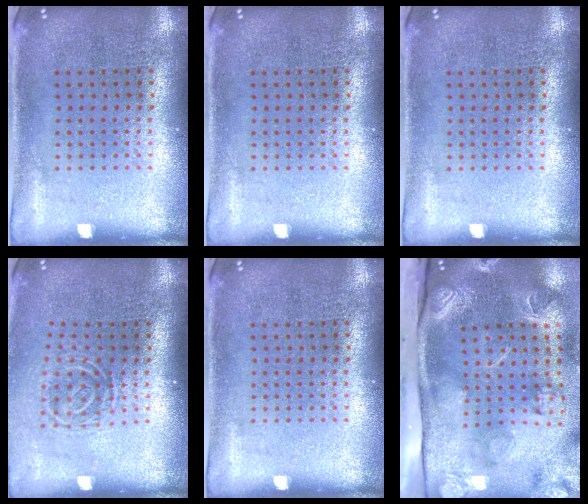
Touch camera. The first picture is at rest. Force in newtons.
{"total": 0.0}
{"total": 0.0}
{"total": 1.6, "press": 1.1, "slide": 1.2}
{"total": 0.0}
{"total": 4.4, "press": 3.2, "slide": 3.1}